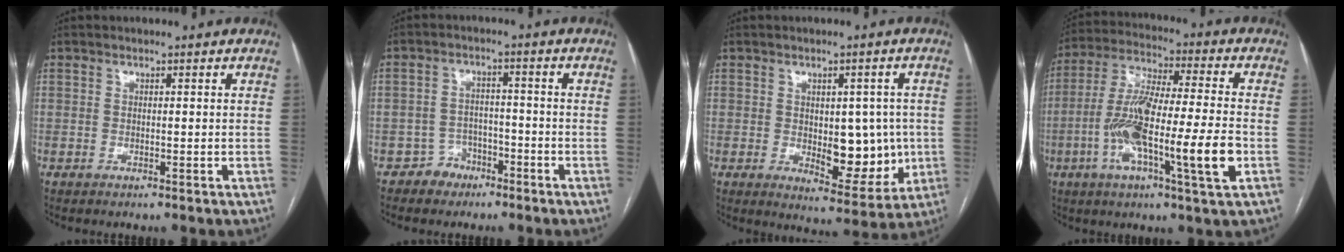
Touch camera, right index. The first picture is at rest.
{"total": 4.0, "force": [-2.7, 3.0, 0.1], "torque": [0.004, 0.015, -0.045]}
{"total": 9.6, "force": [-0.6, 4.9, 8.2], "torque": [-0.092, 0.003, 0.008]}
{"total": 17.1, "force": [-4.5, 1.2, 16.4], "torque": [-0.305, -0.006, -0.083]}